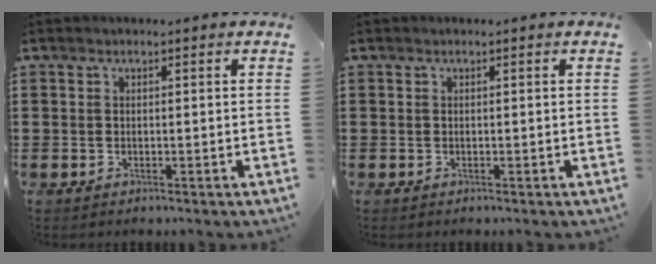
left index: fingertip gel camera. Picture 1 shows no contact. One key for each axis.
{"total": 0.0}